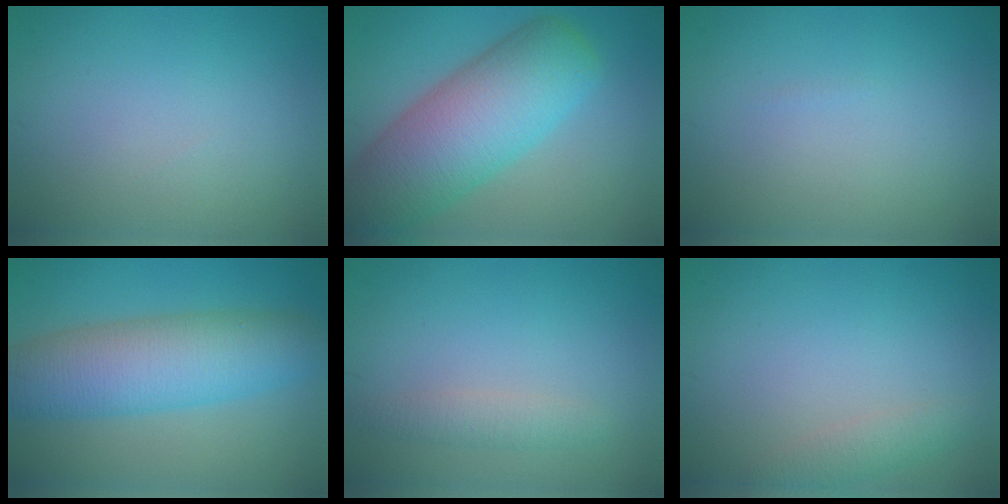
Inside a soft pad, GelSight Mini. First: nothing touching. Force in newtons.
{"total": 10.2, "press": 10.2, "slide": 0.3}
{"total": 0.0}
{"total": 8.0, "press": 8.0, "slide": 0.4}
{"total": 1.6, "press": 1.6, "slide": 0.0}
{"total": 1.9, "press": 1.9, "slide": 0.1}